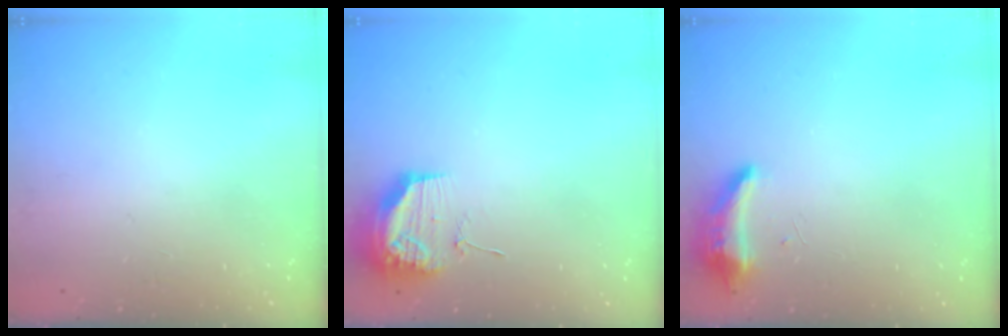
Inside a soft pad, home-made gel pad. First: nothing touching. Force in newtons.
{"total": 19.9, "press": 14.6, "slide": 13.6}
{"total": 13.6, "press": 9.8, "slide": 9.5}